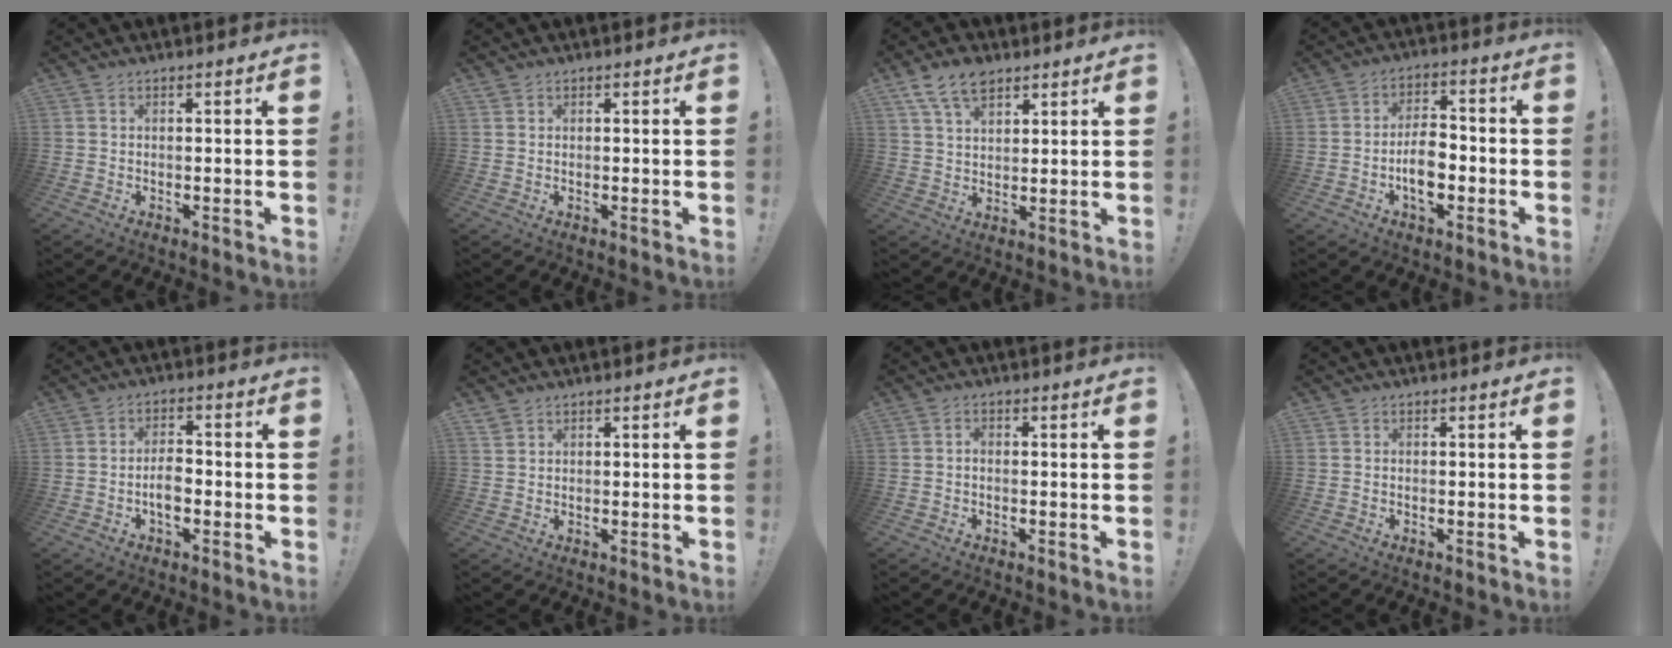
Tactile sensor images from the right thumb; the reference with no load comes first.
{"total": 0.5, "force": [0.4, 0.3, 0.2], "torque": [-0.006, 0.002, 0.009]}
{"total": 9.2, "force": [5.9, 5.2, 4.9], "torque": [-0.087, -0.017, 0.114]}
{"total": 9.2, "force": [-2.7, 5.6, 6.7], "torque": [-0.112, 0.012, -0.048]}
{"total": 5.5, "force": [-1.8, 3.6, 3.8], "torque": [-0.056, 0.006, -0.035]}
{"total": 1.8, "force": [1.4, 0.8, 0.8], "torque": [-0.012, -0.006, 0.027]}
{"total": 1.1, "force": [-0.6, 0.6, 0.7], "torque": [-0.015, 0.005, -0.011]}
{"total": 0.0}